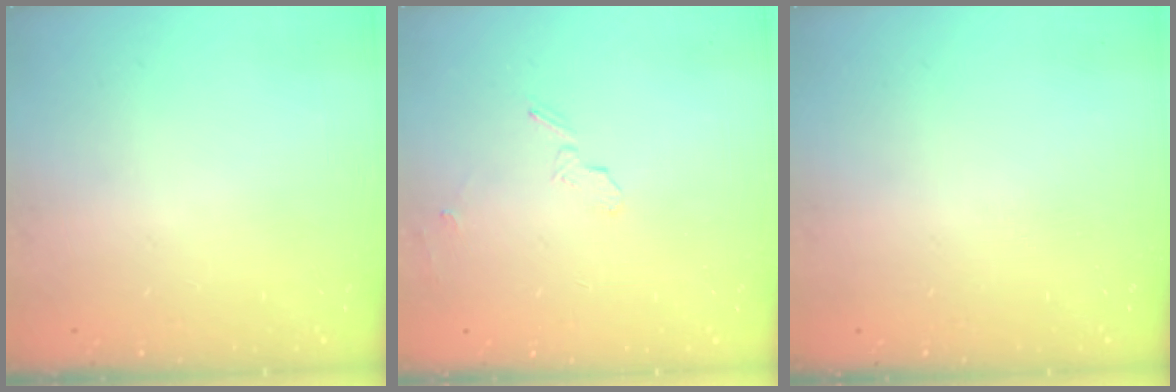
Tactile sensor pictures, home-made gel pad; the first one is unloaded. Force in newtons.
{"total": 5.8, "press": 5.5, "slide": 1.7}
{"total": 0.0}